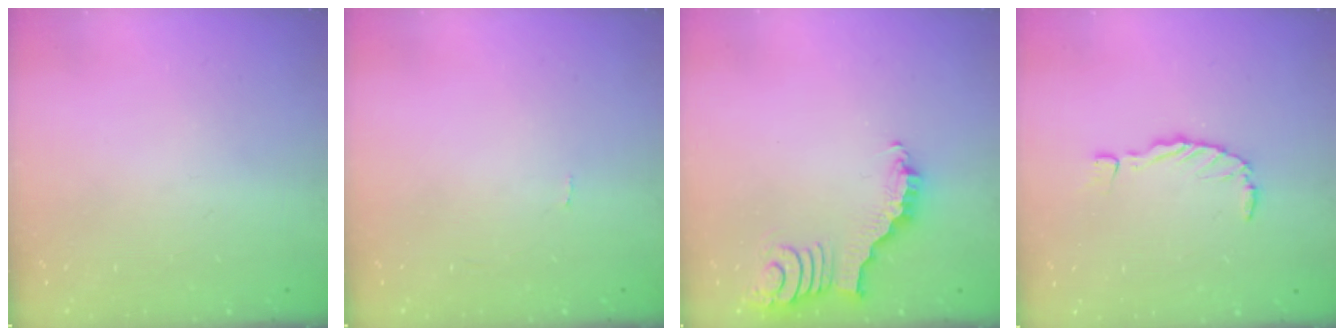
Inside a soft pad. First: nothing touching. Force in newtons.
{"total": 0.0}
{"total": 2.0, "press": 2.0, "slide": 0.2}
{"total": 0.0}